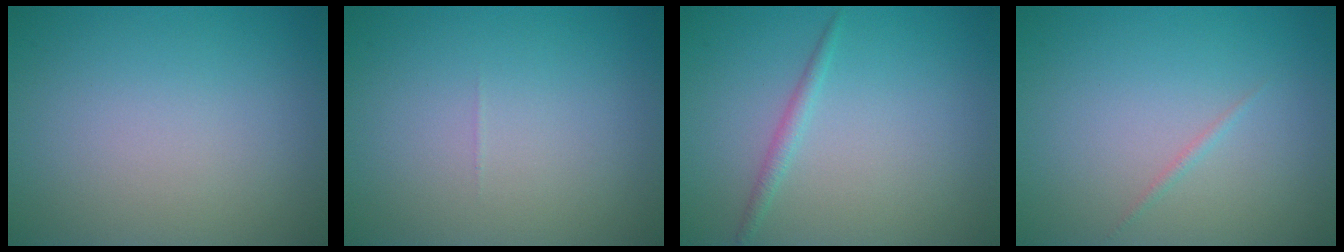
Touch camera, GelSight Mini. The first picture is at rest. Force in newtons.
{"total": 0.0}
{"total": 1.1, "press": 1.1, "slide": 0.0}
{"total": 0.6, "press": 0.6, "slide": 0.0}